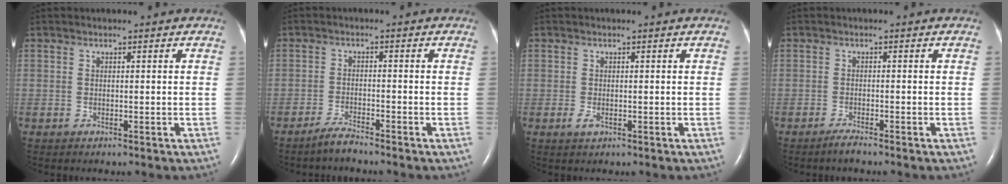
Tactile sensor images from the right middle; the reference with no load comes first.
{"total": 2.7, "force": [-2.5, -0.1, 0.9], "torque": [-0.028, -0.009, -0.050]}
{"total": 1.2, "force": [-0.4, 0.6, 0.9], "torque": [-0.021, -0.001, -0.005]}
{"total": 1.6, "force": [-1.4, -0.1, 0.7], "torque": [-0.024, -0.004, -0.027]}